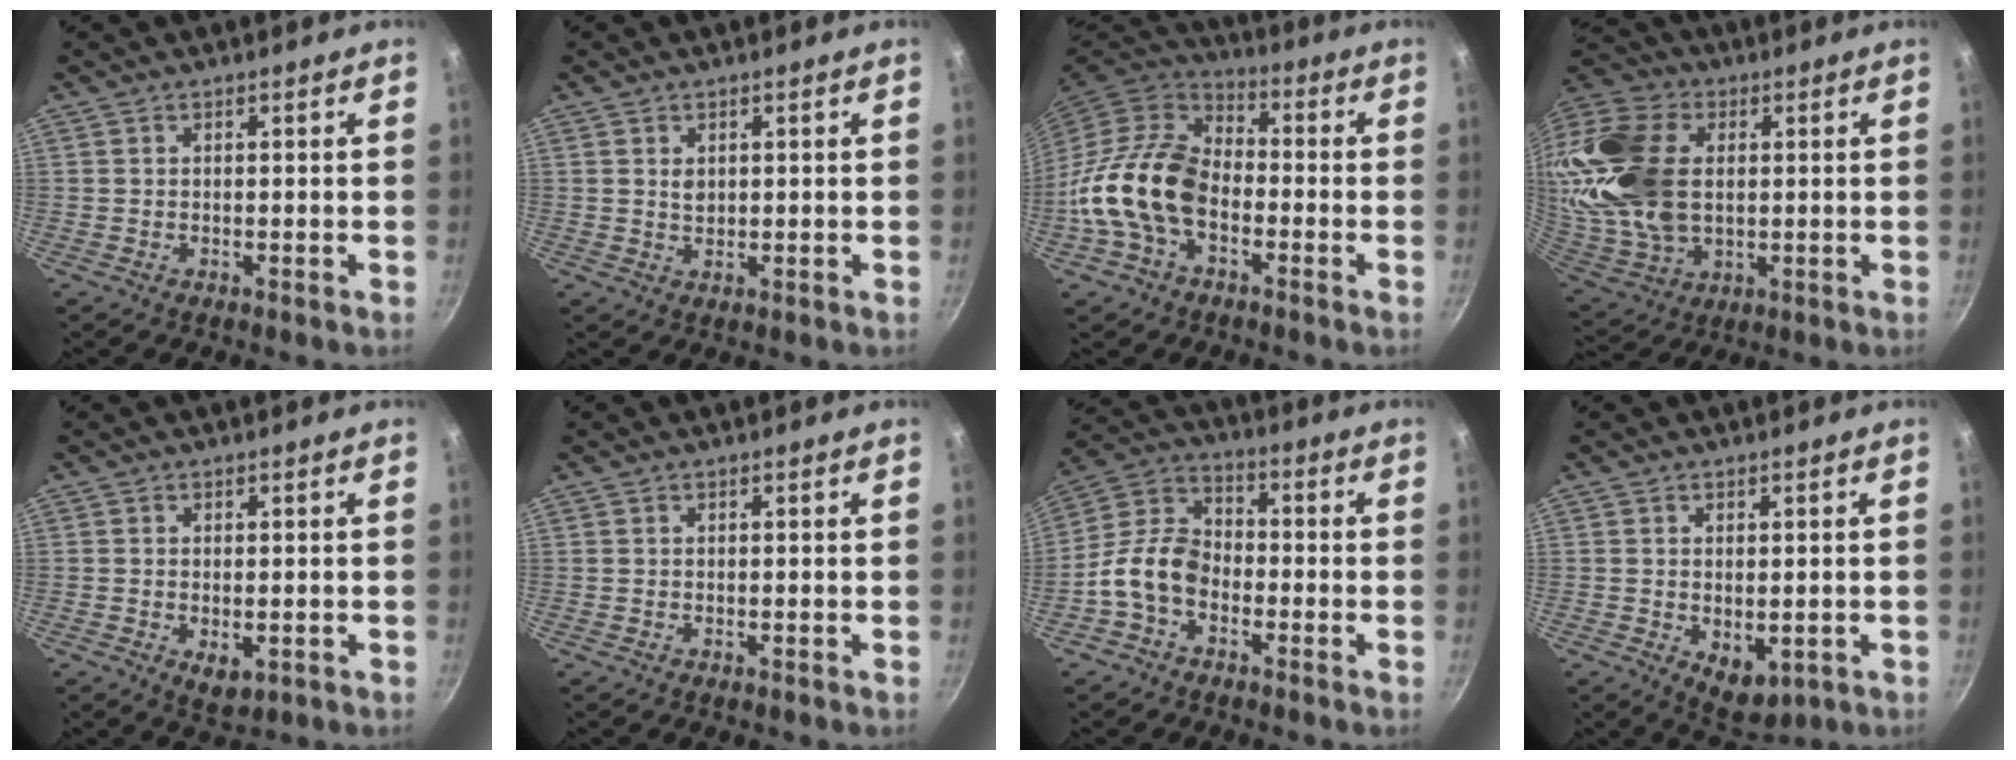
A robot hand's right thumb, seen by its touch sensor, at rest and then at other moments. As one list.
[{"total": 1.9, "force": [0.6, 1.3, 1.2], "torque": [-0.018, -0.001, 0.014]}, {"total": 17.1, "force": [-4.1, 11.4, 12.1], "torque": [-0.201, 0.038, -0.095]}, {"total": 26.3, "force": [3.7, 17.7, 19.1], "torque": [-0.411, 0.006, 0.072]}, {"total": 4.0, "force": [-0.9, 2.3, 3.1], "torque": [-0.046, -0.011, -0.008]}, {"total": 0.0}, {"total": 10.5, "force": [-3.7, 7.2, 6.6], "torque": [-0.106, 0.044, -0.093]}, {"total": 6.2, "force": [-0.9, 3.9, 4.7], "torque": [-0.053, -0.013, -0.001]}]